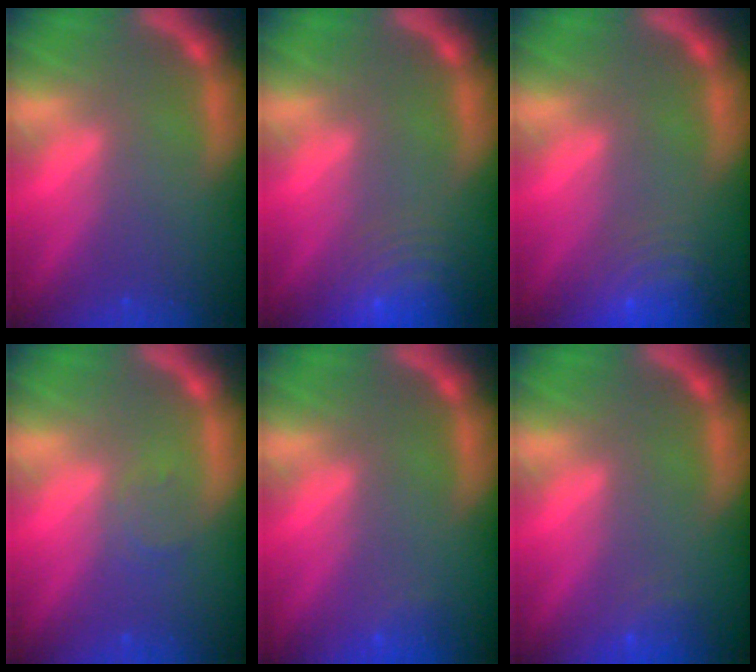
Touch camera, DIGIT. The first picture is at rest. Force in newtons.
{"total": 10.0}
{"total": 9.1}
{"total": 1.5}
{"total": 1.4}
{"total": 1.9}